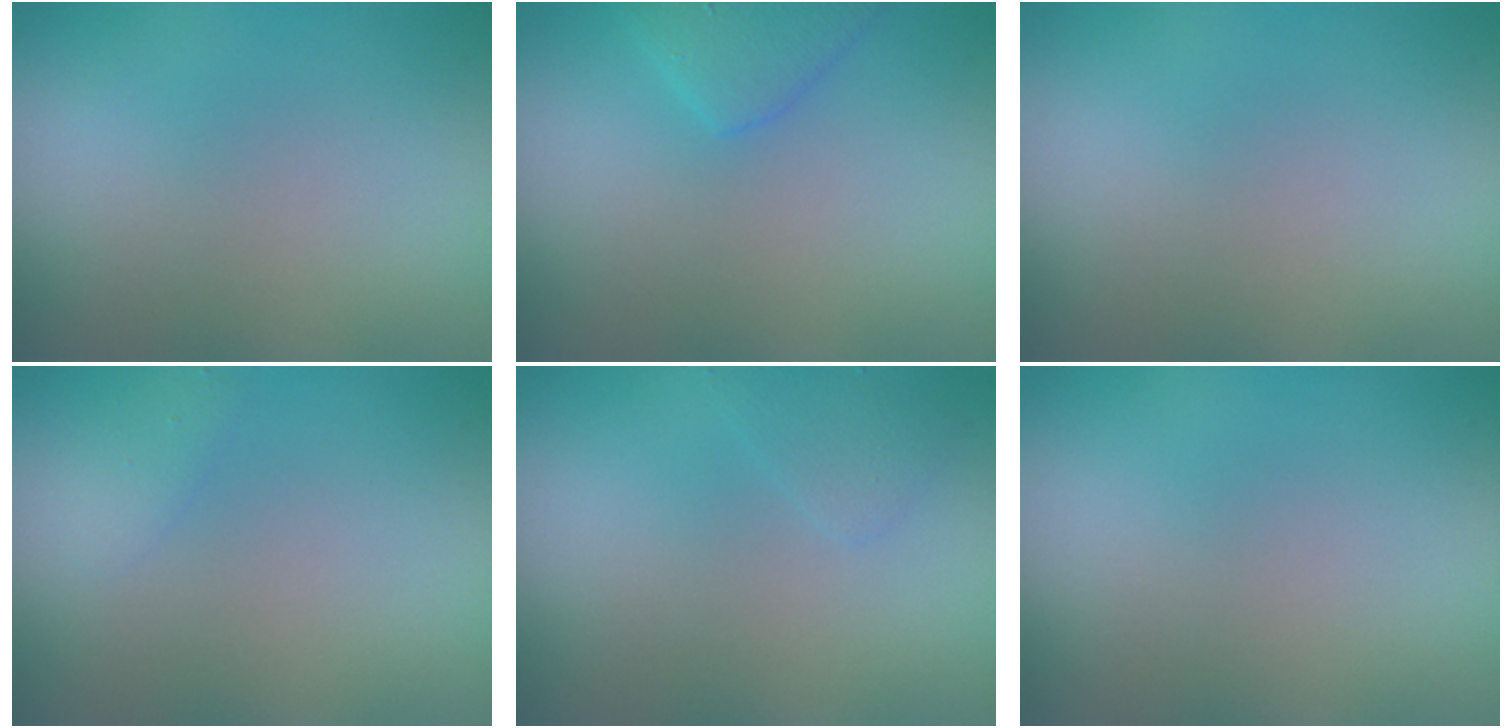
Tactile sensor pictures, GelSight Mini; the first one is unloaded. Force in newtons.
{"total": 2.2, "press": 2.2, "slide": 0.2}
{"total": 0.0}
{"total": 0.8, "press": 0.8, "slide": 0.0}
{"total": 1.0, "press": 1.0, "slide": 0.1}
{"total": 0.0}